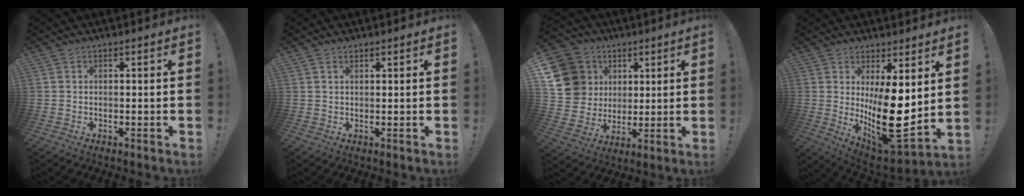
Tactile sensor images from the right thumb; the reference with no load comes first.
{"total": 1.0, "force": [0.7, 0.5, 0.3], "torque": [-0.006, 0.000, 0.015]}
{"total": 15.8, "force": [4.5, 14.2, 5.4], "torque": [-0.087, -0.014, 0.112]}
{"total": 17.3, "force": [1.6, 7.3, 15.6], "torque": [-0.239, -0.044, 0.043]}